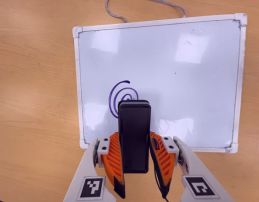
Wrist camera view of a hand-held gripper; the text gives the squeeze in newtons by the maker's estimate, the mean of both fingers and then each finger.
{"total": 4.7, "left": 3.2, "right": 6.1}